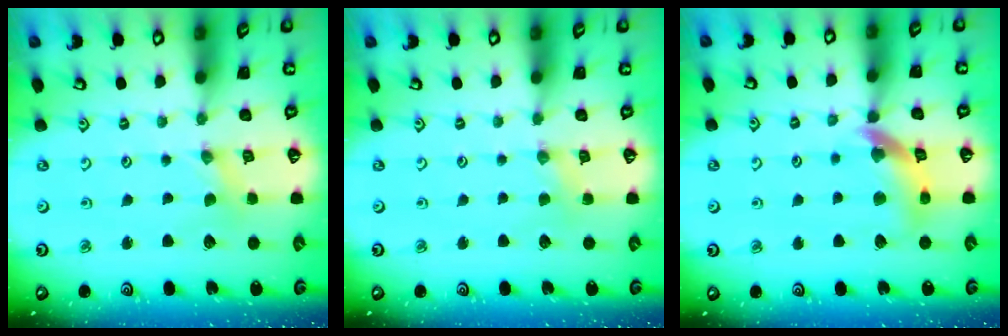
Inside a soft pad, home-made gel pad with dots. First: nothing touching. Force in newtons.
{"total": 1.3, "press": 1.2, "slide": 0.2}
{"total": 12.9, "press": 12.8, "slide": 1.7}